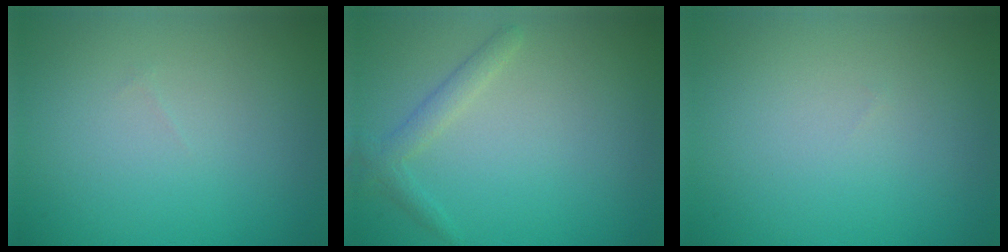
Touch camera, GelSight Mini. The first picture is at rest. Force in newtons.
{"total": 1.7, "press": 1.7, "slide": 0.0}
{"total": 0.0}